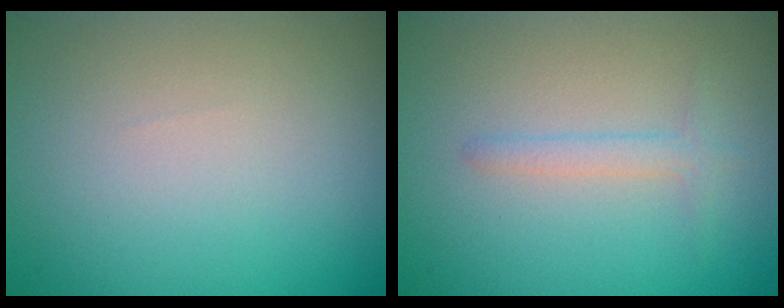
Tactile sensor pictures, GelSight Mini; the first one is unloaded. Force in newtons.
{"total": 1.4, "press": 1.4, "slide": 0.1}